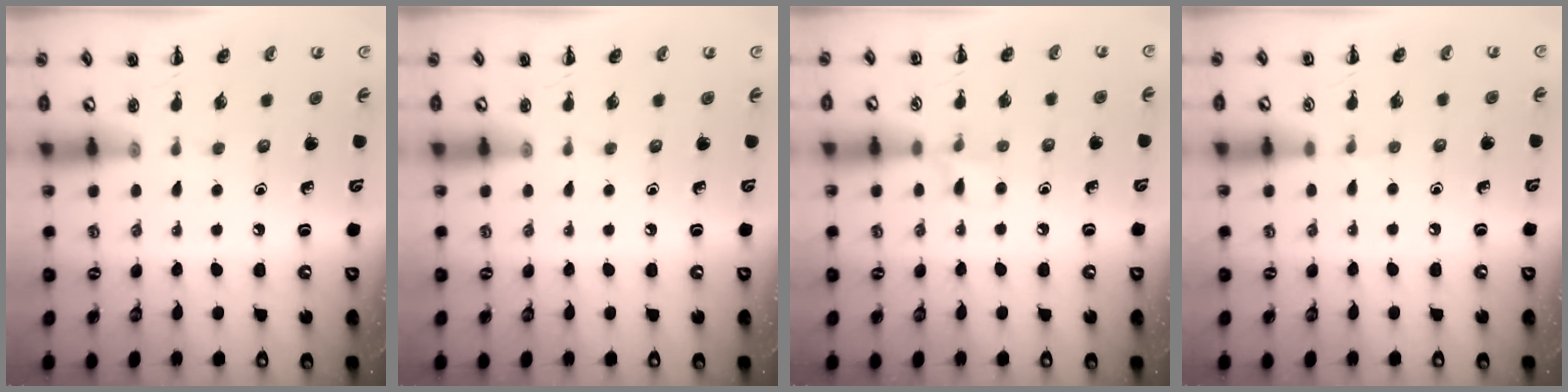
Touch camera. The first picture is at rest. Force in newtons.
{"total": 0.0}
{"total": 5.6, "press": 5.2, "slide": 1.9}
{"total": 2.9, "press": 2.7, "slide": 1.1}